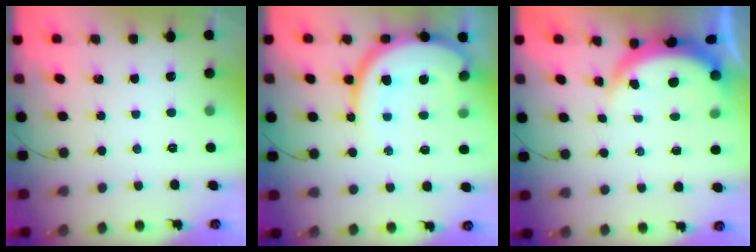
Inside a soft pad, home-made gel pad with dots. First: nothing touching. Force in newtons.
{"total": 13.4, "press": 13.3, "slide": 1.4}
{"total": 5.4, "press": 5.3, "slide": 0.4}